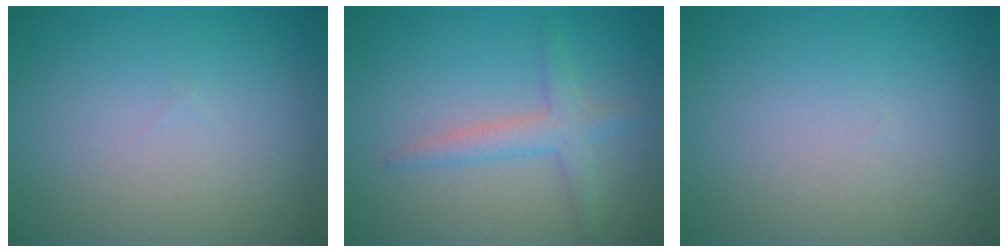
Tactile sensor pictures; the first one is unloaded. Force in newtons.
{"total": 2.5, "press": 2.5, "slide": 0.1}
{"total": 0.0}